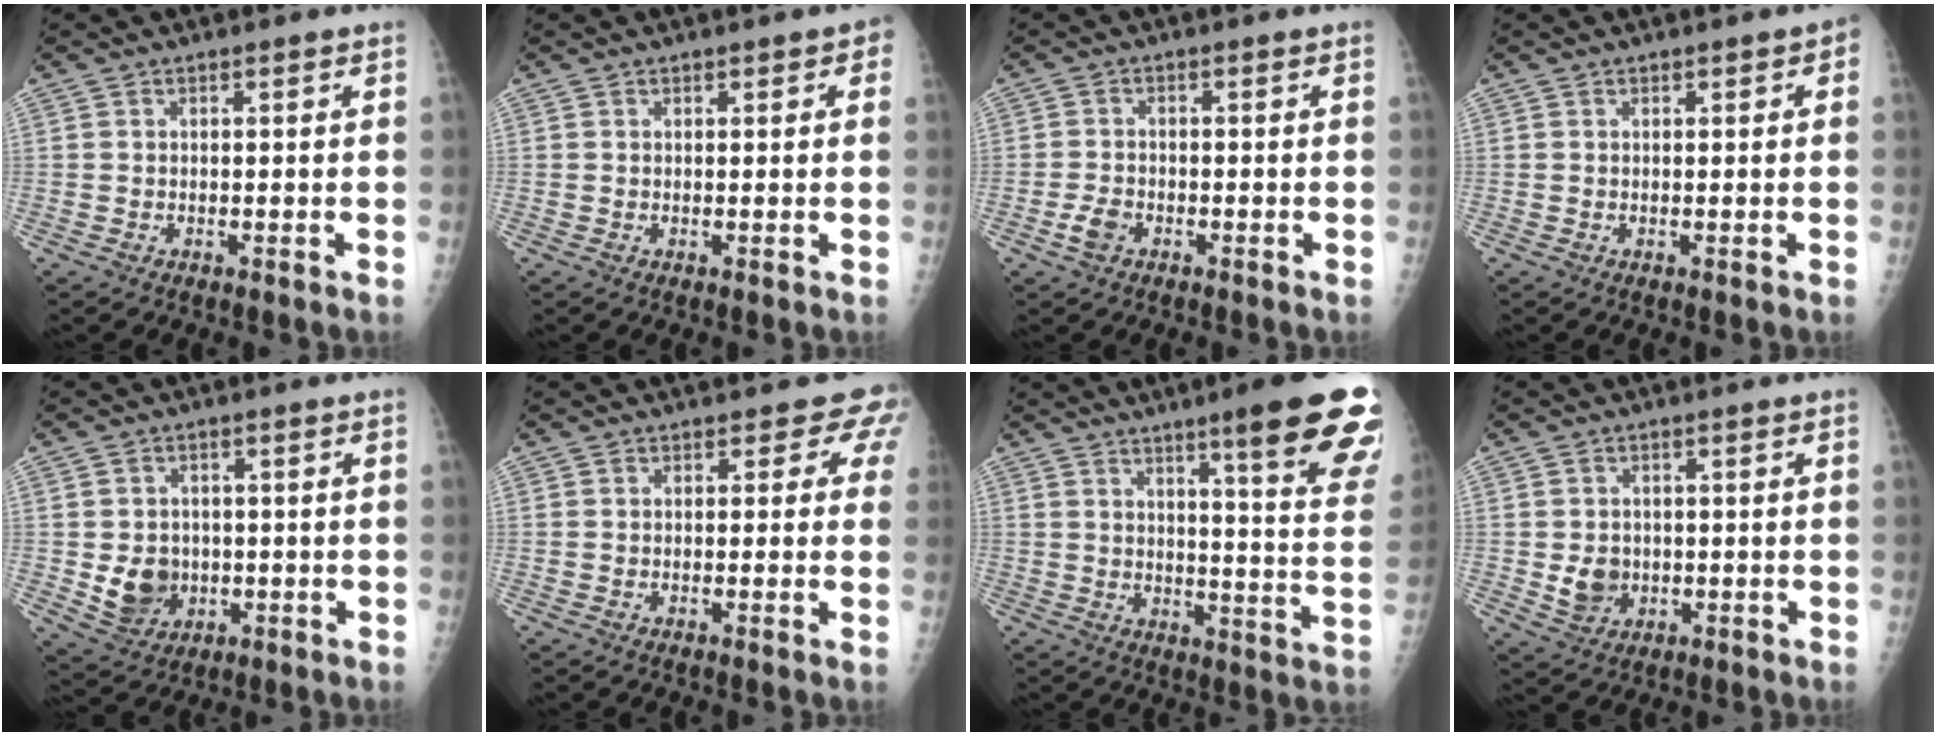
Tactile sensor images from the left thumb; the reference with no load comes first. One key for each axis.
{"total": 1.8, "fx": 0.7, "fy": 1.0, "fz": 1.2, "tx": 0.002, "ty": 0.003, "tz": 0.005}
{"total": 2.8, "fx": -1.5, "fy": 1.9, "fz": 1.5, "tx": -0.029, "ty": 0.008, "tz": -0.029}
{"total": 1.3, "fx": 0.4, "fy": 0.8, "fz": 1.0, "tx": -0.001, "ty": 0.004, "tz": 0.000}
{"total": 7.0, "fx": -0.8, "fy": 6.1, "fz": 3.4, "tx": -0.026, "ty": 0.002, "tz": 0.001}
{"total": 3.1, "fx": 2.1, "fy": 2.0, "fz": 1.0, "tx": 0.019, "ty": -0.007, "tz": 0.001}
{"total": 19.8, "fx": 12.3, "fy": 2.4, "fz": 15.3, "tx": -0.170, "ty": -0.056, "tz": 0.149}
{"total": 4.6, "fx": -0.4, "fy": 4.0, "fz": 2.2, "tx": -0.017, "ty": 0.002, "tz": 0.002}